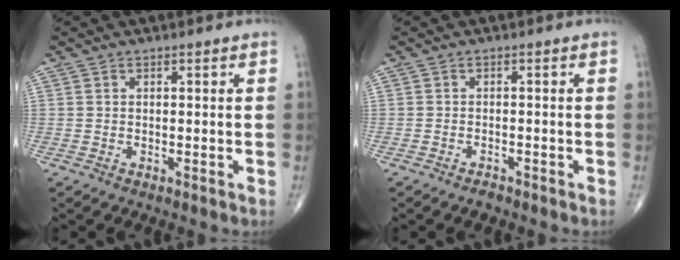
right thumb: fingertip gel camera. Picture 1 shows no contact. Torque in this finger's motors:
{"motor_torque": [0.15, 0.03, -0.07, -0.16, -0.01]}